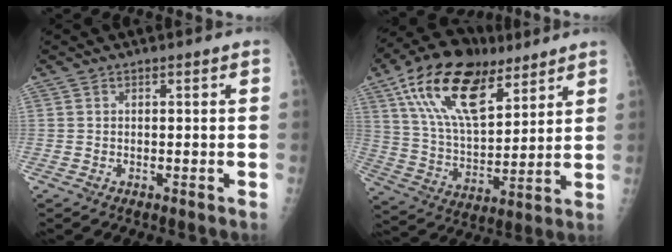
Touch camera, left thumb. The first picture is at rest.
{"total": 20.9, "force": [11.6, 10.1, 14.1], "torque": [-0.229, -0.035, 0.212]}